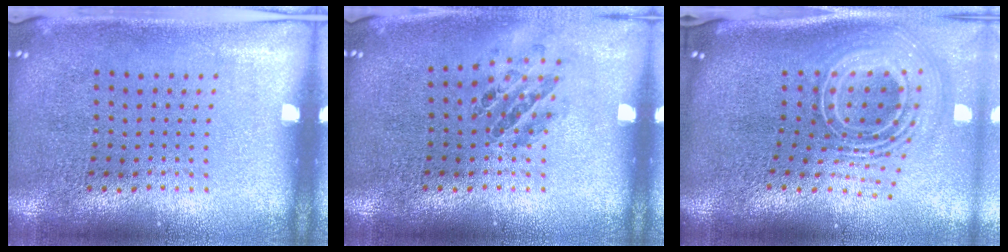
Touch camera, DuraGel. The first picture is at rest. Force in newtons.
{"total": 0.8, "press": 0.8, "slide": 0.2}
{"total": 3.3, "press": 2.1, "slide": 2.5}